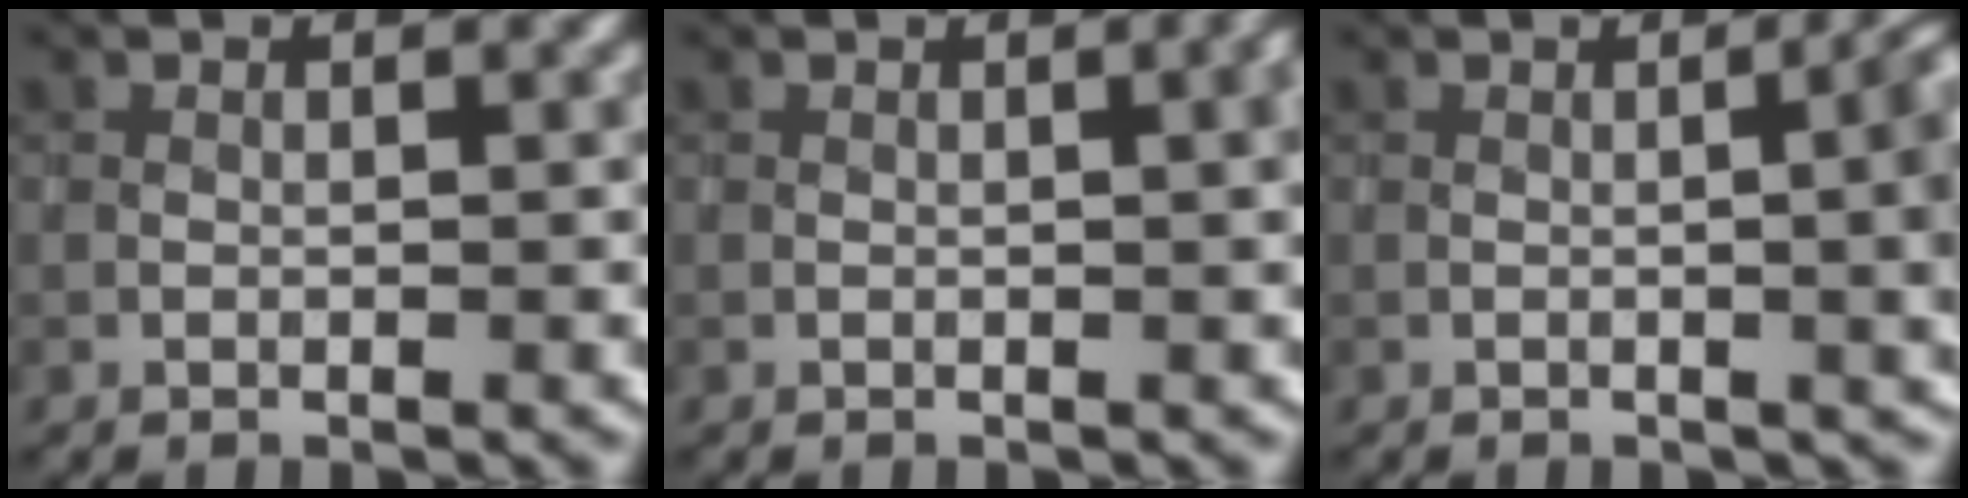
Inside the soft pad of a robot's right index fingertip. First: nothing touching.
{"total": 2.7, "force": [0.3, 0.8, 2.5], "torque": [-0.024, 0.006, 0.004]}
{"total": 7.6, "force": [0.0, 3.2, 6.9], "torque": [-0.053, 0.007, -0.002]}